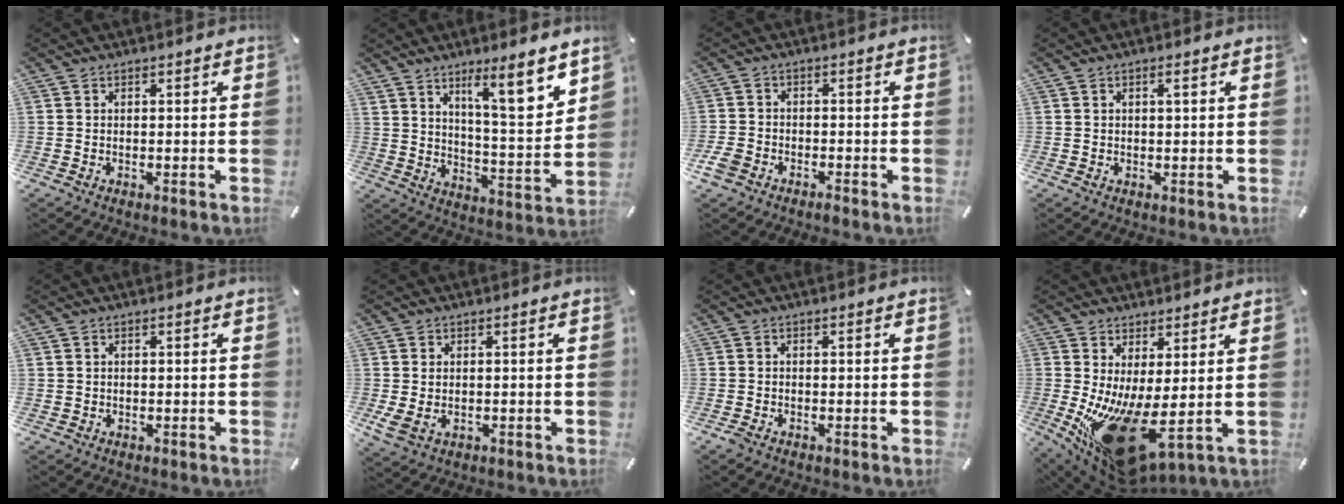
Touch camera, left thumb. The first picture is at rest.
{"total": 12.3, "force": [9.0, 2.7, 7.8], "torque": [-0.105, -0.070, 0.147]}
{"total": 3.8, "force": [-2.7, 2.2, 1.5], "torque": [-0.052, 0.004, -0.058]}
{"total": 1.2, "force": [0.4, 0.4, 1.1], "torque": [-0.022, 0.002, 0.007]}
{"total": 0.7, "force": [0.0, 0.7, -0.1], "torque": [0.002, 0.004, -0.001]}
{"total": 2.8, "force": [-0.2, 2.1, 1.9], "torque": [-0.049, -0.001, -0.005]}
{"total": 0.8, "force": [-0.7, 0.3, 0.3], "torque": [-0.007, -0.001, -0.013]}
{"total": 16.6, "force": [-3.2, 5.9, 15.2], "torque": [-0.211, -0.041, -0.027]}